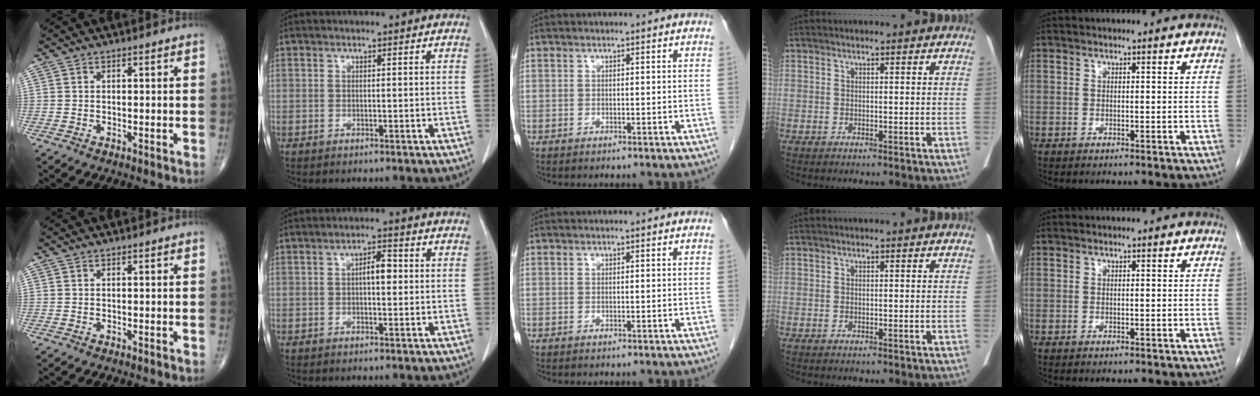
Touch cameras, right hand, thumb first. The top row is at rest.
{"index": {"total": 3.2, "force": [0.2, 1.2, 3.0], "torque": [-0.049, 0.007, 0.001]}}